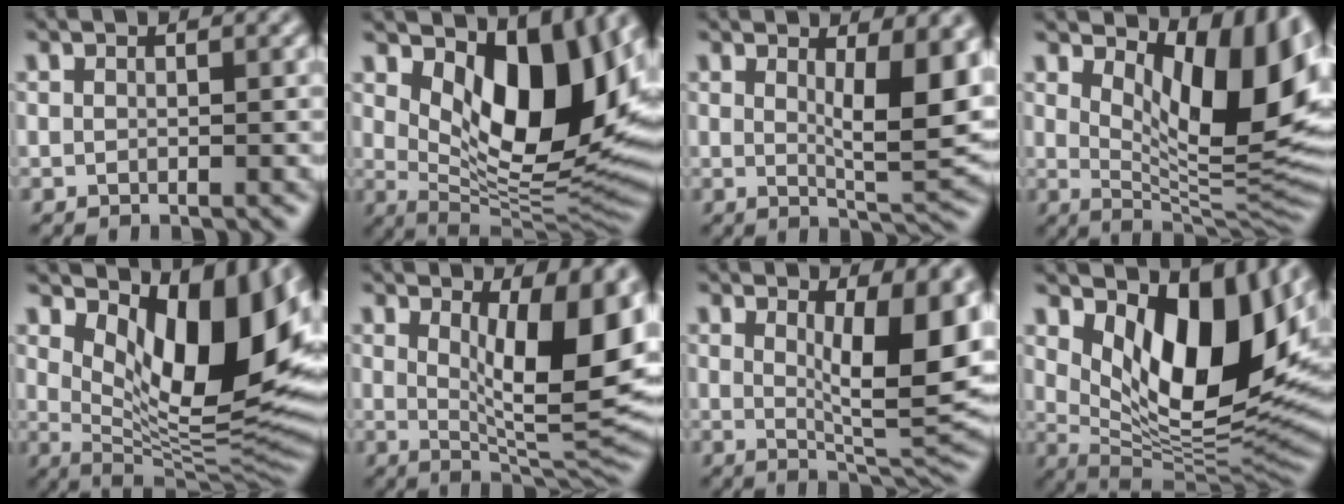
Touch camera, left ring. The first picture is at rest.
{"total": 12.2, "force": [3.9, 5.9, 9.9], "torque": [-0.139, -0.011, 0.067]}
{"total": 6.8, "force": [1.7, 1.8, 6.4], "torque": [-0.087, -0.015, 0.034]}
{"total": 11.9, "force": [4.1, 4.6, 10.2], "torque": [-0.139, -0.011, 0.073]}
{"total": 11.8, "force": [4.0, 4.9, 10.1], "torque": [-0.142, -0.015, 0.074]}
{"total": 11.2, "force": [2.8, 3.6, 10.2], "torque": [-0.129, -0.017, 0.048]}
{"total": 9.2, "force": [2.2, 2.7, 8.5], "torque": [-0.119, -0.014, 0.040]}
{"total": 12.5, "force": [3.9, 5.9, 10.3], "torque": [-0.150, -0.017, 0.072]}